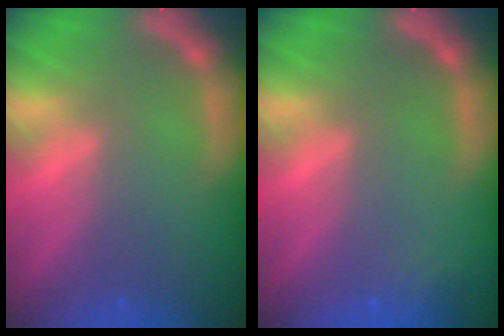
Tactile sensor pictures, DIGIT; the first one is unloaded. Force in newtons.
{"total": 1.4}